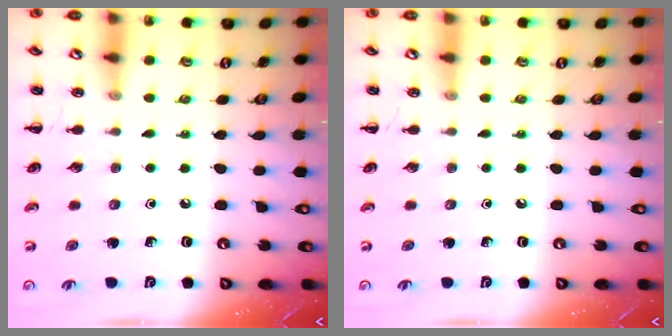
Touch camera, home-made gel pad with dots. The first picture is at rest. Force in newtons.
{"total": 0.0}